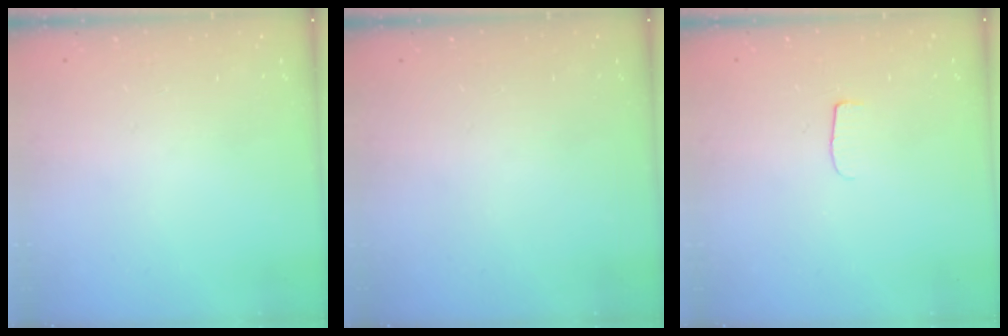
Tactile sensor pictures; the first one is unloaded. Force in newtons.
{"total": 0.0}
{"total": 5.3, "press": 5.3, "slide": 0.5}